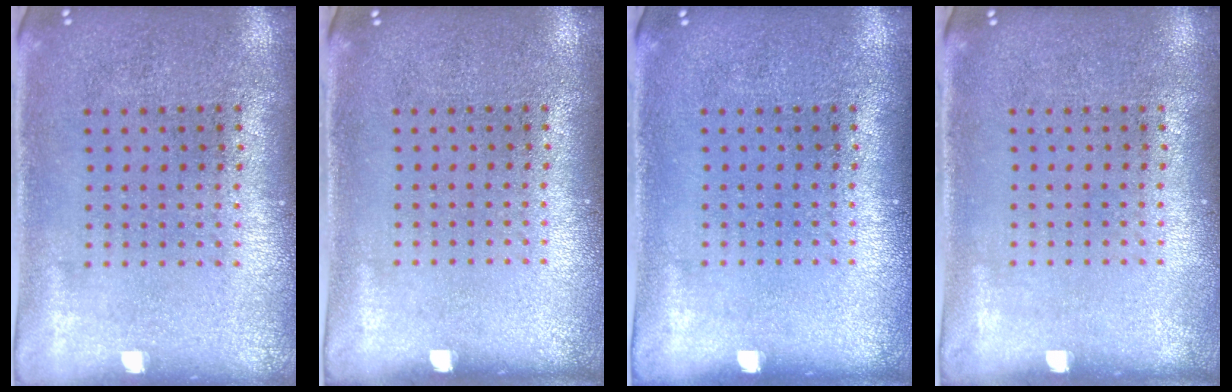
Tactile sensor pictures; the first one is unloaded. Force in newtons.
{"total": 0.0}
{"total": 0.0}
{"total": 0.0}